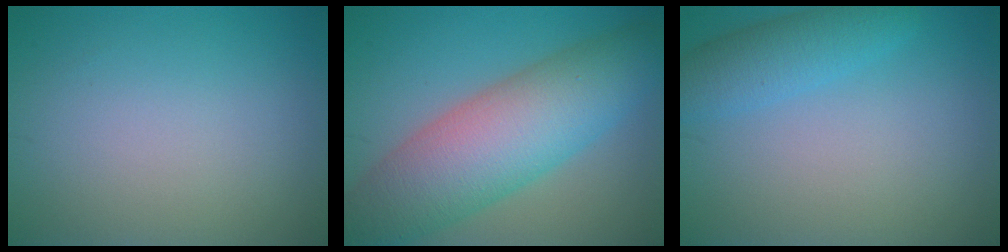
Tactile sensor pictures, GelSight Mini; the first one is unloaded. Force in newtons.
{"total": 10.2, "press": 10.2, "slide": 0.3}
{"total": 3.5, "press": 3.5, "slide": 0.1}